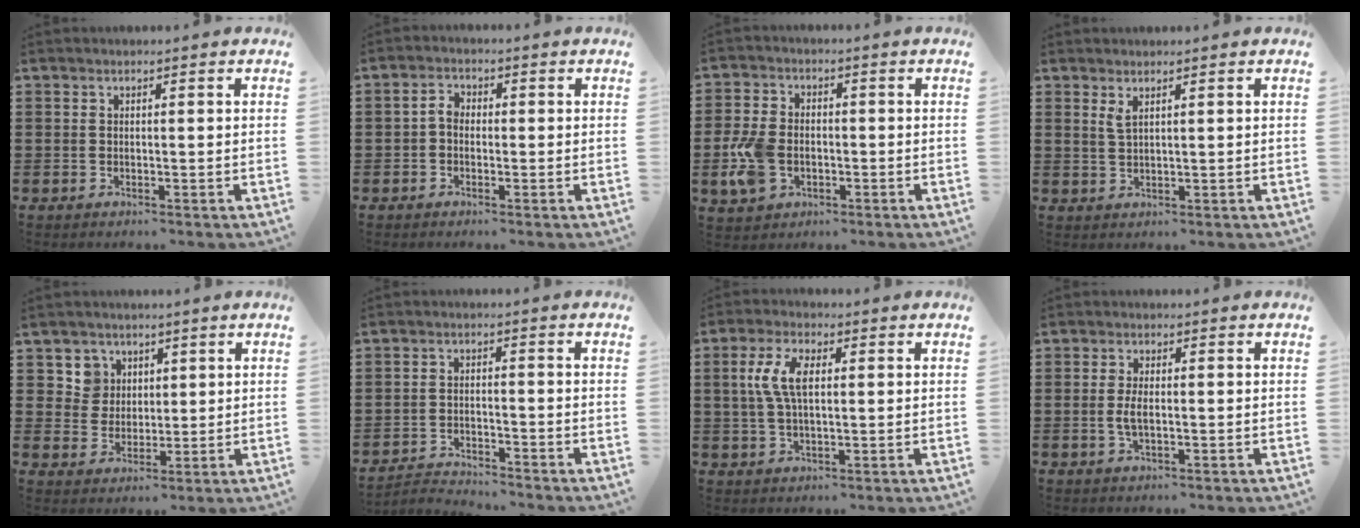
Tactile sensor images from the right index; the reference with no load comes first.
{"total": 2.4, "force": [-0.6, 1.7, 1.6], "torque": [-0.040, 0.005, -0.015]}
{"total": 6.8, "force": [-1.6, 4.6, 4.8], "torque": [-0.126, -0.002, -0.036]}
{"total": 1.8, "force": [1.1, 0.4, 1.3], "torque": [-0.028, 0.002, 0.020]}
{"total": 4.9, "force": [2.4, 4.2, 0.2], "torque": [-0.020, 0.013, 0.044]}
{"total": 2.7, "force": [-2.7, 0.2, 0.0], "torque": [-0.008, -0.001, -0.060]}
{"total": 6.6, "force": [1.1, 3.1, 5.7], "torque": [-0.133, 0.009, 0.012]}
{"total": 2.7, "force": [-0.2, 1.0, 2.5], "torque": [-0.061, -0.004, -0.009]}